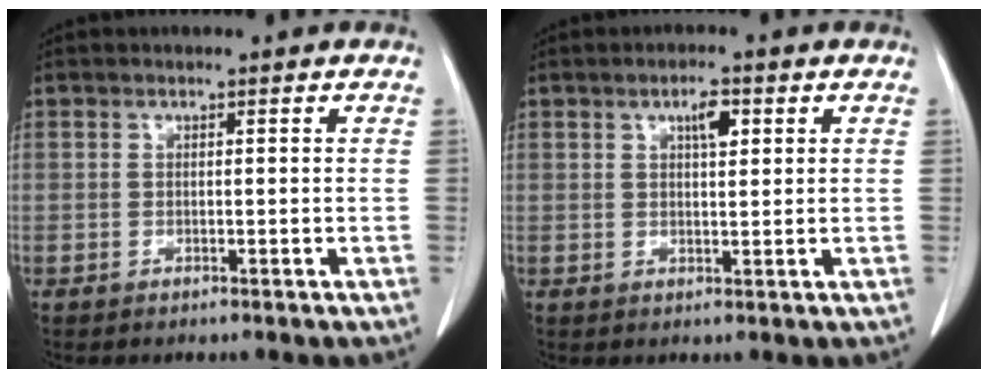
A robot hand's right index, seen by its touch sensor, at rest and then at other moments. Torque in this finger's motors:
{"motor_torque": [0.07, 0.08, 0.05, 0.04]}